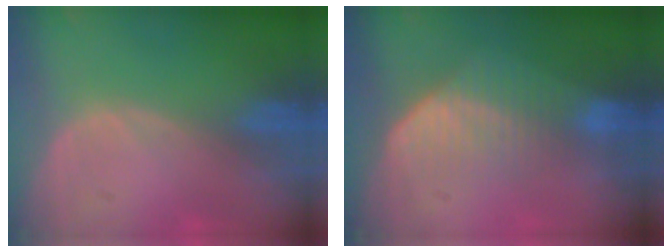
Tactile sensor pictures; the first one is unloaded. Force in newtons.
{"total": 7.3, "press": 6.2, "slide": 3.9}